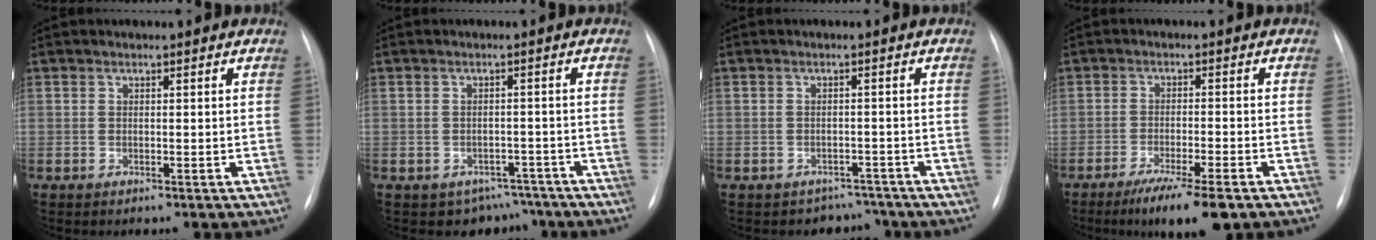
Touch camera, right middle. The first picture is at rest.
{"total": 5.5, "force": [-4.4, 3.4, -0.2], "torque": [0.022, 0.022, -0.052]}
{"total": 3.5, "force": [-2.9, 1.8, -0.9], "torque": [0.015, 0.023, -0.038]}
{"total": 8.8, "force": [-6.1, 0.8, 6.2], "torque": [-0.094, -0.019, -0.092]}